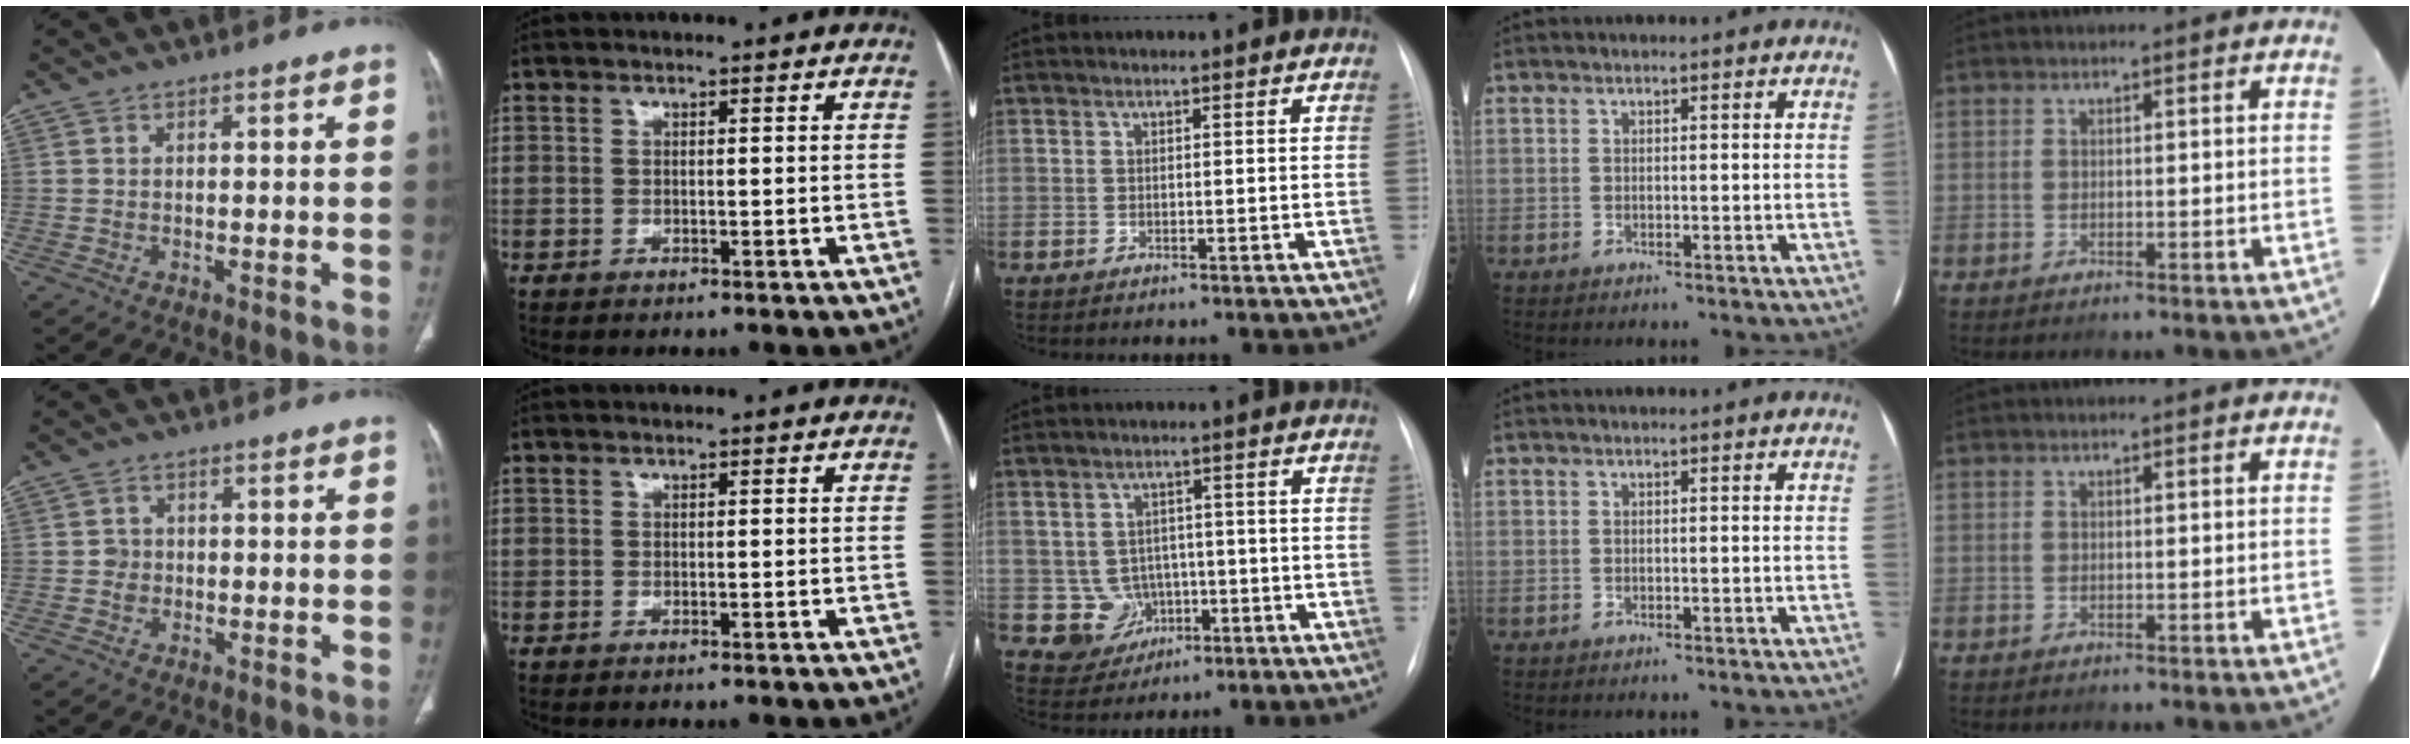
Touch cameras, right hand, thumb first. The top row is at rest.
{"thumb": {"total": 1.8, "force": [-0.3, 1.7, 0.6], "torque": [0.001, 0.007, -0.005]}, "middle": {"total": 5.2, "force": [-1.1, 5.0, 0.8], "torque": [-0.011, 0.011, -0.007]}}